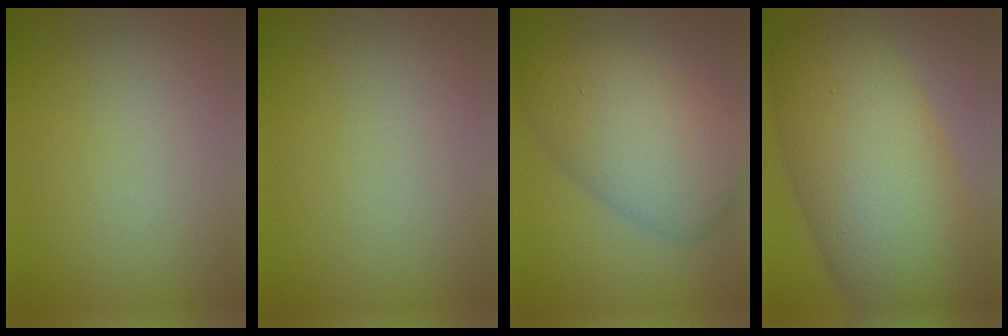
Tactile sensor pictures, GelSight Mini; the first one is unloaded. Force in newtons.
{"total": 0.0}
{"total": 8.4, "press": 8.4, "slide": 0.1}
{"total": 13.6, "press": 13.6, "slide": 0.6}